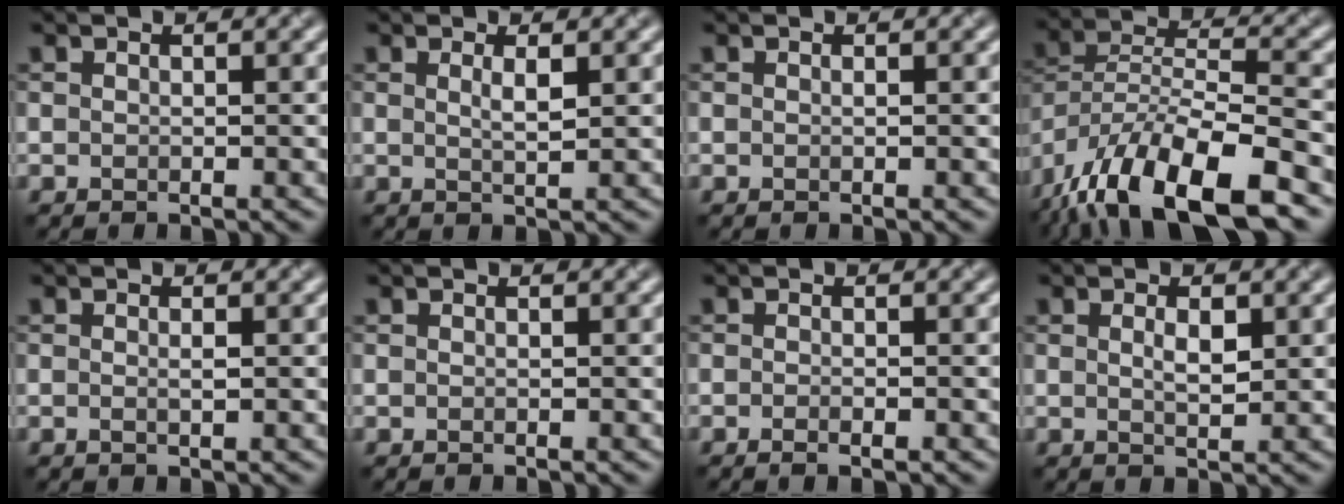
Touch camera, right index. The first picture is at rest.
{"total": 1.5, "force": [0.5, 0.3, 1.4], "torque": [-0.021, -0.001, 0.006]}
{"total": 0.0}
{"total": 13.3, "force": [-8.8, 4.1, 9.1], "torque": [-0.165, -0.001, -0.161]}
{"total": 0.8, "force": [0.0, 0.1, 0.8], "torque": [-0.014, -0.001, -0.001]}
{"total": 0.0}
{"total": 1.1, "force": [-0.6, 0.2, 0.9], "torque": [-0.013, -0.003, -0.007]}
{"total": 1.7, "force": [0.5, 0.6, 1.6], "torque": [-0.031, -0.002, 0.011]}